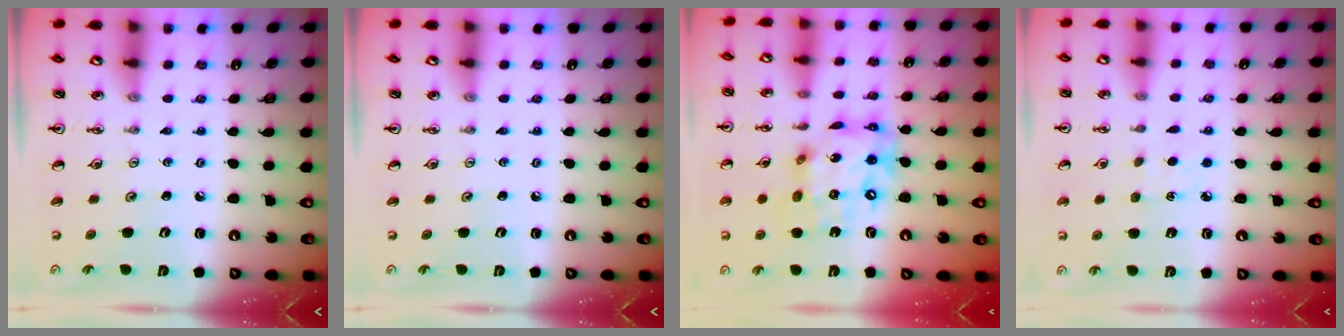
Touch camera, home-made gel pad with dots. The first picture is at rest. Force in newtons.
{"total": 0.0}
{"total": 15.1, "press": 15.0, "slide": 1.0}
{"total": 2.9, "press": 2.9, "slide": 0.3}